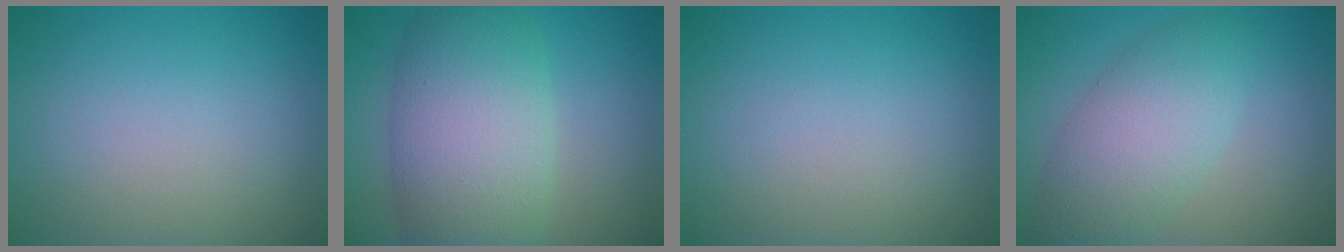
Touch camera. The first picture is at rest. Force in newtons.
{"total": 9.0, "press": 9.0, "slide": 0.4}
{"total": 0.0}
{"total": 5.6, "press": 5.6, "slide": 0.2}